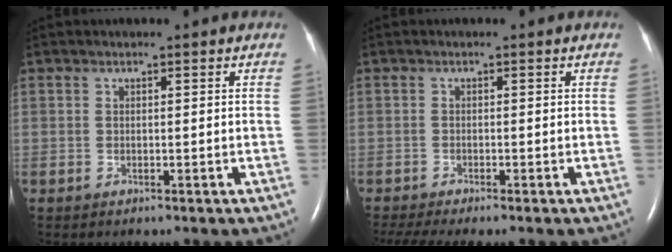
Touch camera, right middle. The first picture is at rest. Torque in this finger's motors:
{"motor_torque": [0.00, 0.00, 0.11, 0.05]}